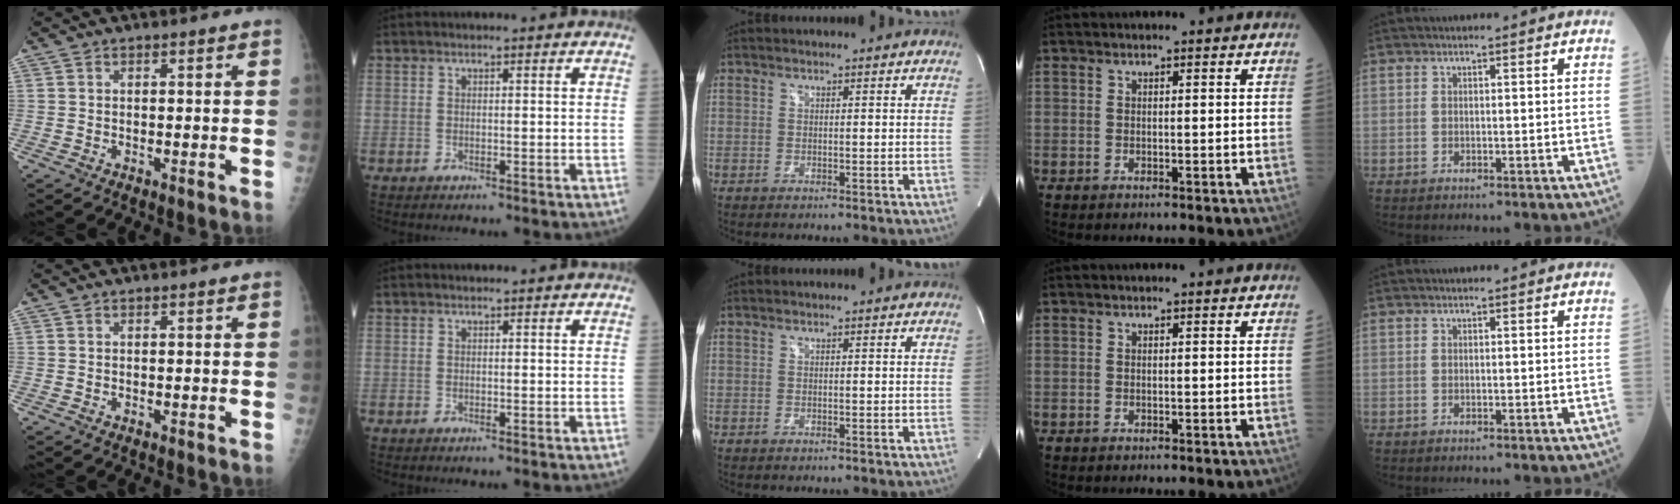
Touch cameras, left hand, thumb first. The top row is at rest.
{}